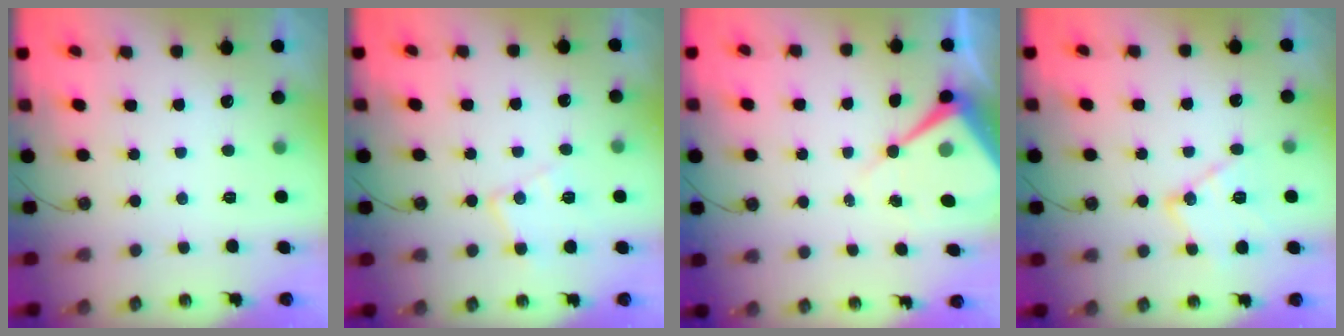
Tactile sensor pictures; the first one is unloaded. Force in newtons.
{"total": 10.5, "press": 10.5, "slide": 0.5}
{"total": 9.1, "press": 9.1, "slide": 0.8}
{"total": 12.8, "press": 12.7, "slide": 0.8}